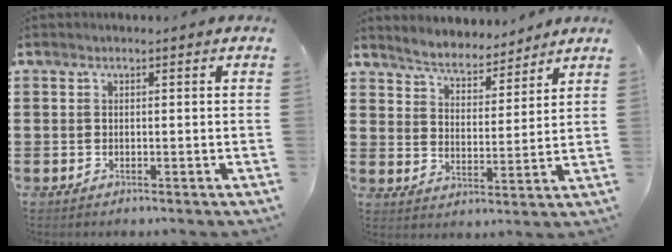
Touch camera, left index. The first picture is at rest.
{"total": 4.5, "force": [4.5, 0.3, -0.1], "torque": [-0.023, -0.028, 0.077]}